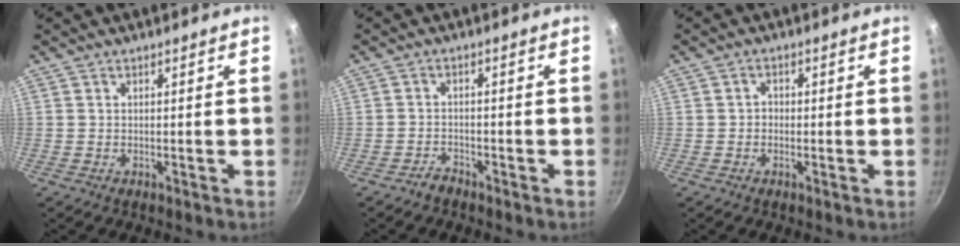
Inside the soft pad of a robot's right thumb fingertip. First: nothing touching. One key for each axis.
{"total": 1.9, "fx": -1.7, "fy": 0.7, "fz": 0.3, "tx": 0.002, "ty": 0.023, "tz": -0.031}
{"total": 1.6, "fx": -0.3, "fy": 1.4, "fz": 0.7, "tx": -0.006, "ty": 0.007, "tz": -0.008}